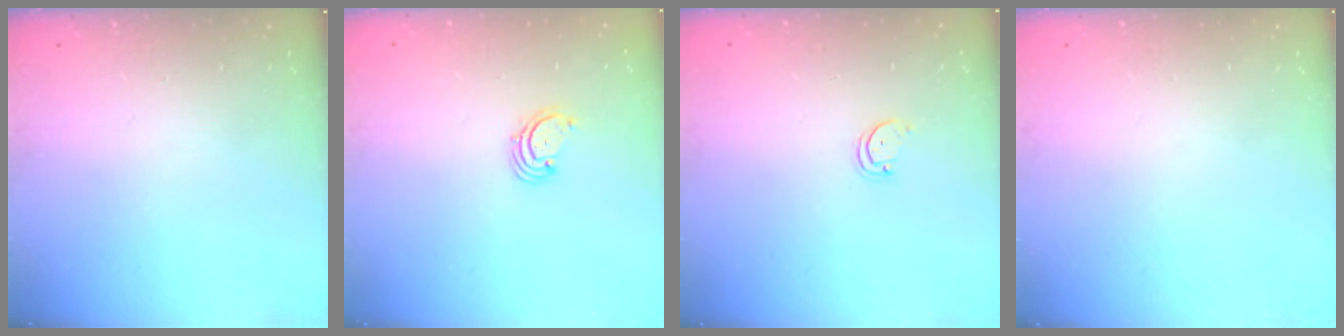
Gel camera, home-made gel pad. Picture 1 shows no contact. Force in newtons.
{"total": 1.7, "press": 1.7, "slide": 0.2}
{"total": 1.5, "press": 1.5, "slide": 0.1}
{"total": 0.0}